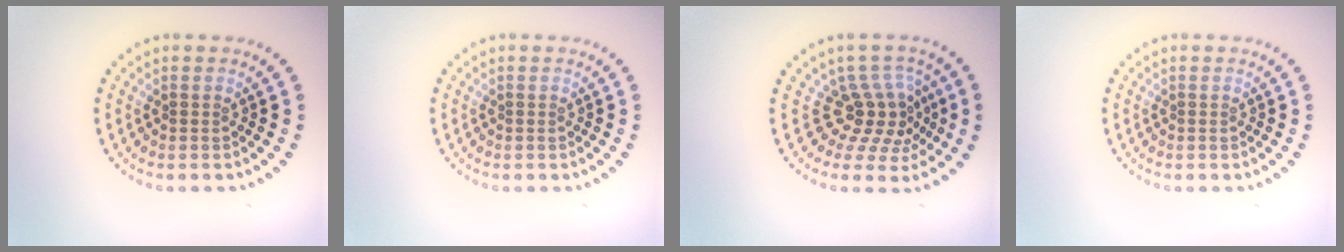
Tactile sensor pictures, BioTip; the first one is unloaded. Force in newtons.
{"total": 0.0}
{"total": 3.8, "press": 2.7, "slide": 2.7}
{"total": 0.0}